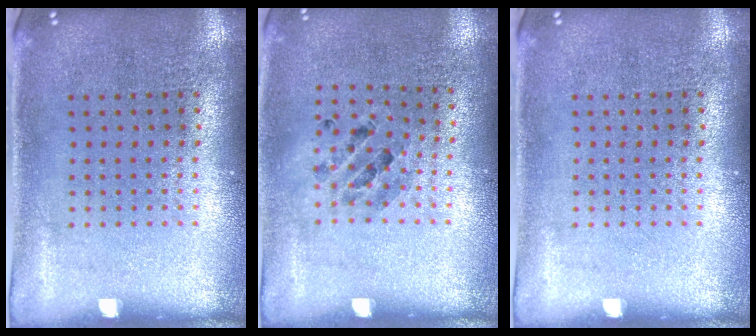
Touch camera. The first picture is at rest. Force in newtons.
{"total": 0.8, "press": 0.8, "slide": 0.1}
{"total": 0.0}